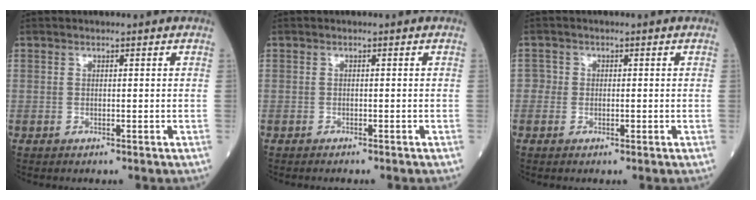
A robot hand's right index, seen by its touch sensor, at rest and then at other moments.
{"total": 1.0, "force": [-0.9, 0.1, 0.4], "torque": [-0.006, -0.002, -0.012]}
{"total": 1.6, "force": [-0.2, 1.4, 0.6], "torque": [-0.001, 0.004, -0.007]}